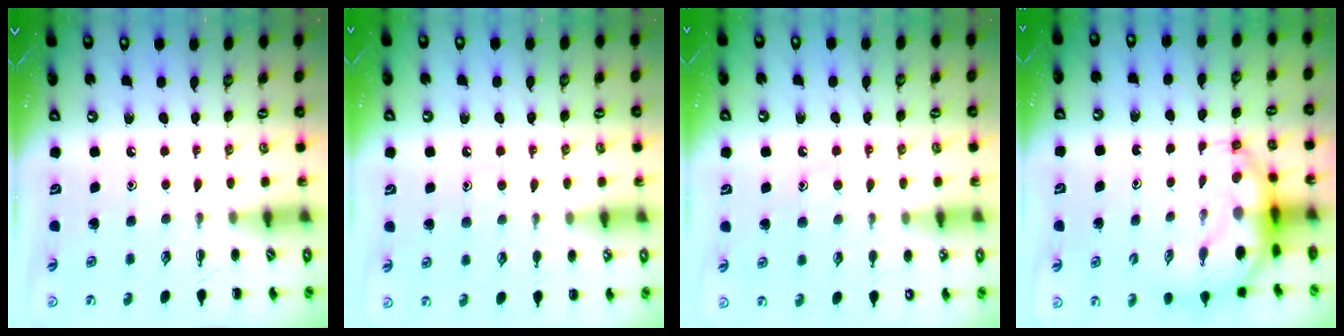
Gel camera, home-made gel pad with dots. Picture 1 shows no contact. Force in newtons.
{"total": 6.9, "press": 6.8, "slide": 1.2}
{"total": 7.0, "press": 6.9, "slide": 1.2}
{"total": 6.8, "press": 6.6, "slide": 1.6}